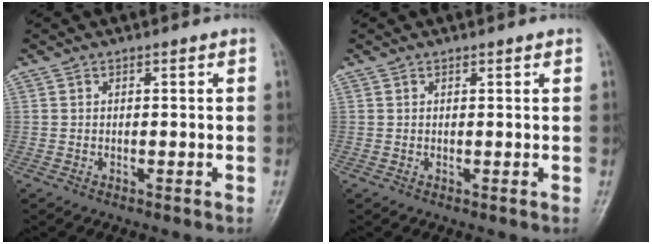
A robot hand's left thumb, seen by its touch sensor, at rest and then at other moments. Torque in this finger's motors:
{"motor_torque": [-0.07, 0.00, -0.29, -0.11, 0.01]}